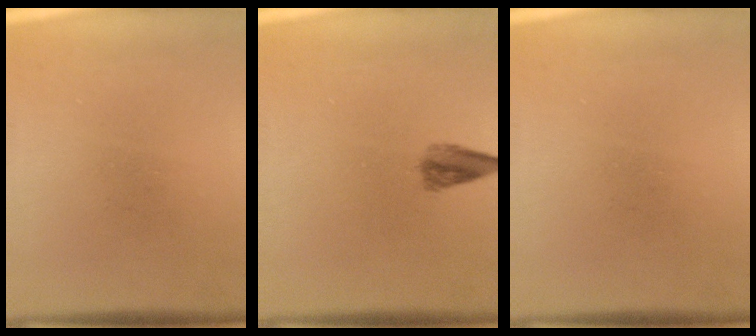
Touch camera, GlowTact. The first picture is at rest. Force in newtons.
{"total": 2.5}
{"total": 0.0}